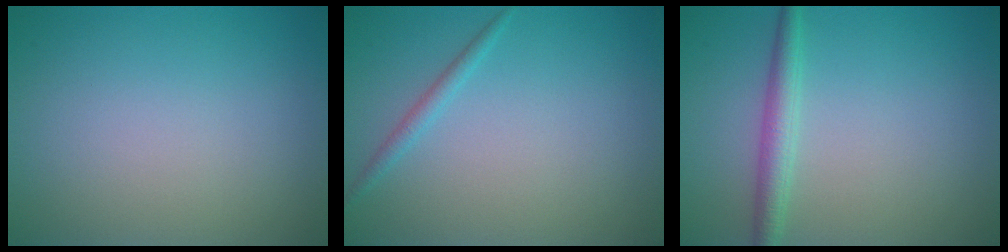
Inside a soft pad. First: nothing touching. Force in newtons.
{"total": 1.1, "press": 1.1, "slide": 0.0}
{"total": 2.4, "press": 2.4, "slide": 0.0}